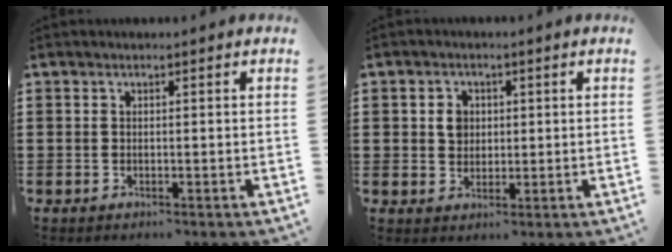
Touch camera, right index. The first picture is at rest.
{"total": 3.2, "force": [0.6, 2.6, 1.7], "torque": [-0.041, 0.011, 0.009]}